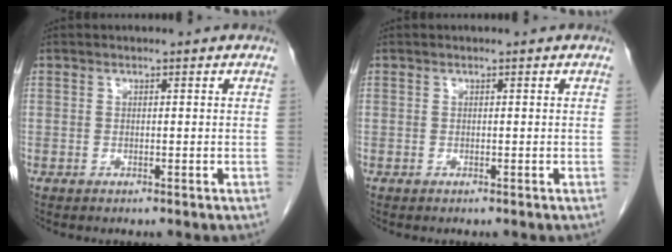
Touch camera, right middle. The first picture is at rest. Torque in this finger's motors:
{"motor_torque": [0.08, 0.21, -0.02, -0.01]}